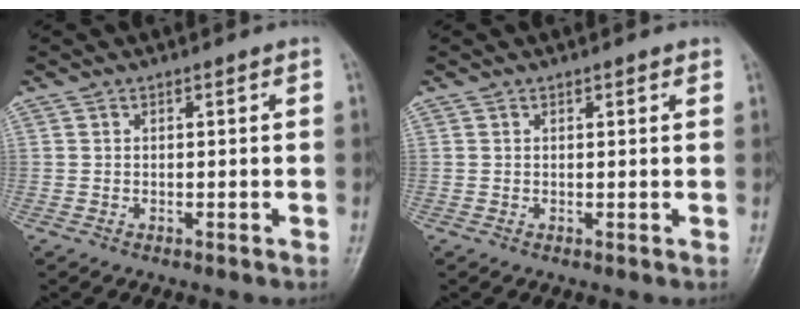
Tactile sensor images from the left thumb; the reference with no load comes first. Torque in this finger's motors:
{"motor_torque": [-0.02, -0.15, -0.06, -0.06, -0.01]}